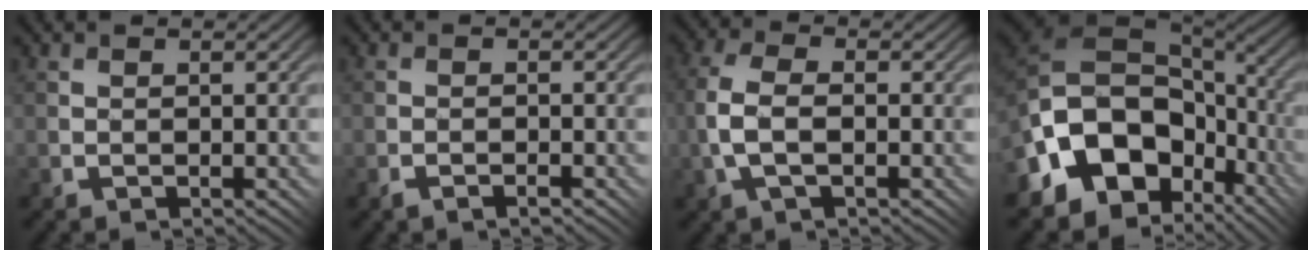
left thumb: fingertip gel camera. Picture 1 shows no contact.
{"total": 1.3, "force": [-1.1, 0.2, 0.7], "torque": [-0.011, 0.005, -0.023]}
{"total": 5.8, "force": [-1.0, 3.0, 4.9], "torque": [-0.121, 0.006, -0.024]}
{"total": 16.3, "force": [-4.3, 12.0, 10.1], "torque": [-0.216, -0.015, -0.079]}